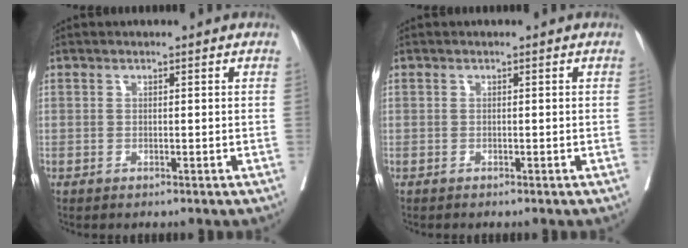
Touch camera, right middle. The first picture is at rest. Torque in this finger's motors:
{"motor_torque": [-0.27, 0.22, -0.05, -0.04]}